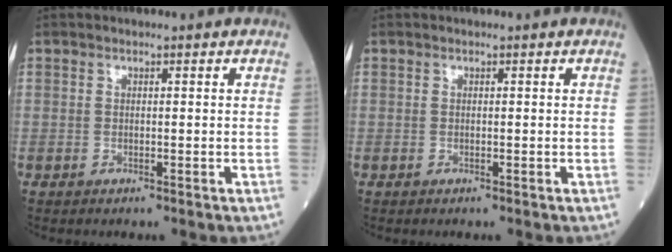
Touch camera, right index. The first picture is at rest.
{"total": 0.0}